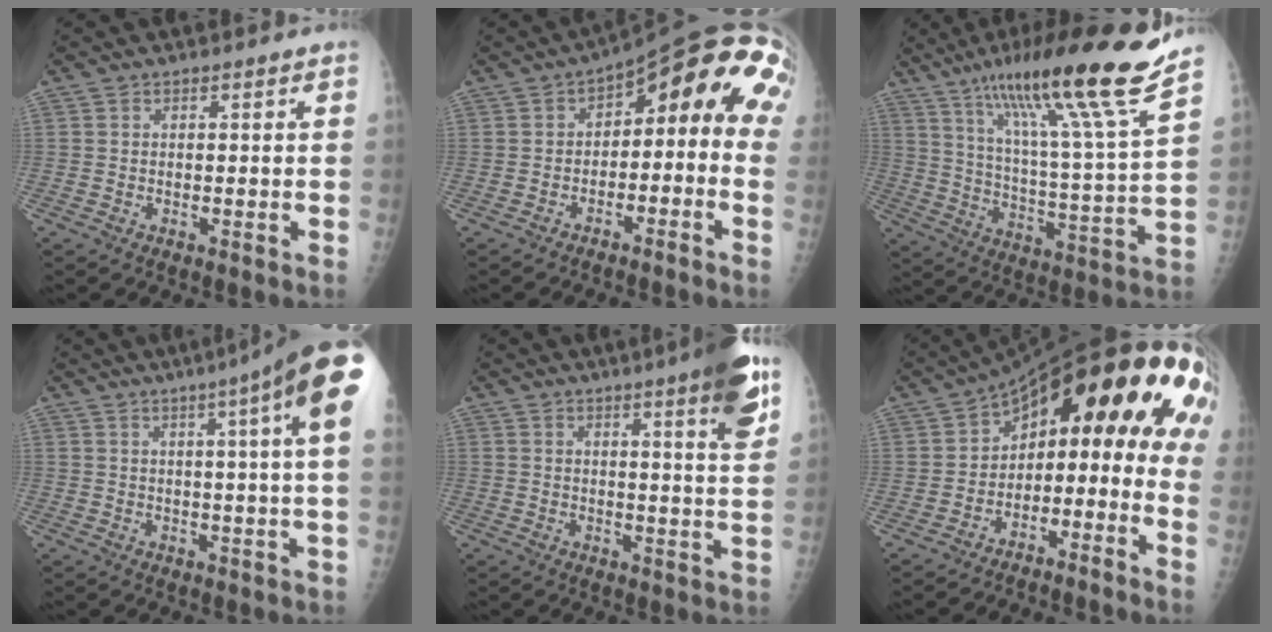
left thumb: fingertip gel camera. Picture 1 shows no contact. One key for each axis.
{"total": 13.4, "fx": -0.4, "fy": 7.2, "fz": 11.3, "tx": -0.115, "ty": 0.063, "tz": -0.013}
{"total": 22.2, "fx": 15.7, "fy": 0.4, "fz": 15.6, "tx": -0.235, "ty": -0.071, "tz": 0.257}
{"total": 16.5, "fx": 8.0, "fy": 0.5, "fz": 14.4, "tx": -0.194, "ty": -0.003, "tz": 0.087}
{"total": 11.4, "fx": 6.3, "fy": 0.9, "fz": 9.5, "tx": -0.120, "ty": -0.029, "tz": 0.078}
{"total": 19.4, "fx": -2.0, "fy": 11.4, "fz": 15.7, "tx": -0.203, "ty": 0.091, "tz": -0.031}